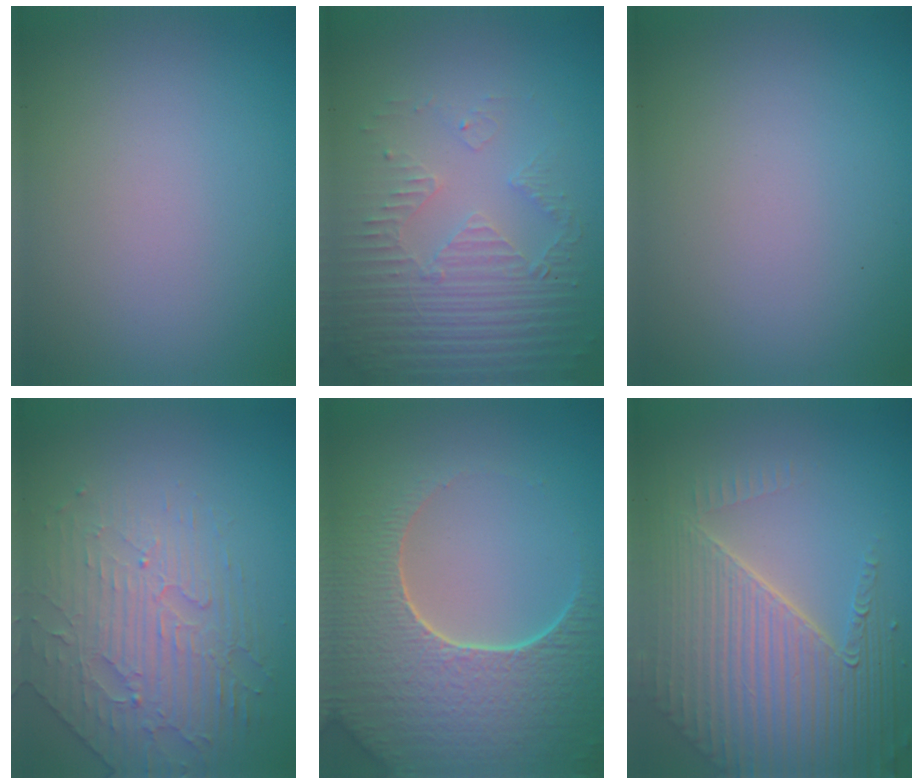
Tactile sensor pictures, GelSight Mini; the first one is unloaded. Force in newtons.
{"total": 5.3, "press": 3.5, "slide": 4.1}
{"total": 0.0}
{"total": 4.2, "press": 3.8, "slide": 1.7}
{"total": 8.6, "press": 6.4, "slide": 5.7}
{"total": 8.2, "press": 5.7, "slide": 5.9}